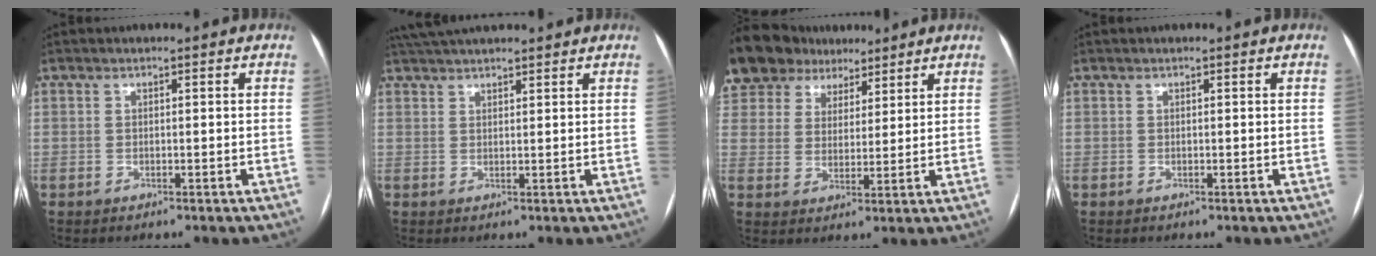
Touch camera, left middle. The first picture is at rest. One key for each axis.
{"total": 9.1, "fx": 8.0, "fy": 1.6, "fz": 3.9, "tx": -0.067, "ty": 0.043, "tz": 0.127}
{"total": 18.3, "fx": 13.0, "fy": 11.6, "fz": 5.6, "tx": -0.168, "ty": 0.053, "tz": 0.241}
{"total": 0.0}